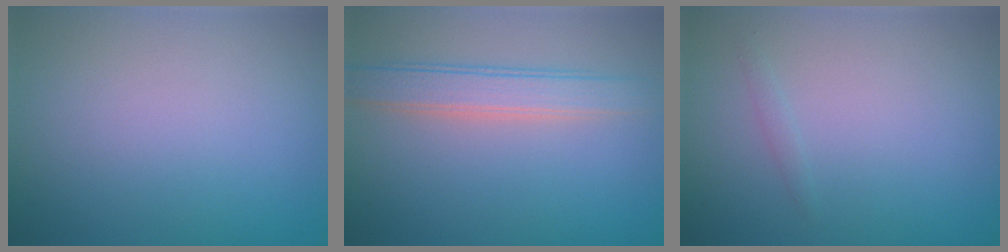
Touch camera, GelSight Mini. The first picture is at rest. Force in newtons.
{"total": 3.5, "press": 3.5, "slide": 0.2}
{"total": 0.6, "press": 0.6, "slide": 0.0}